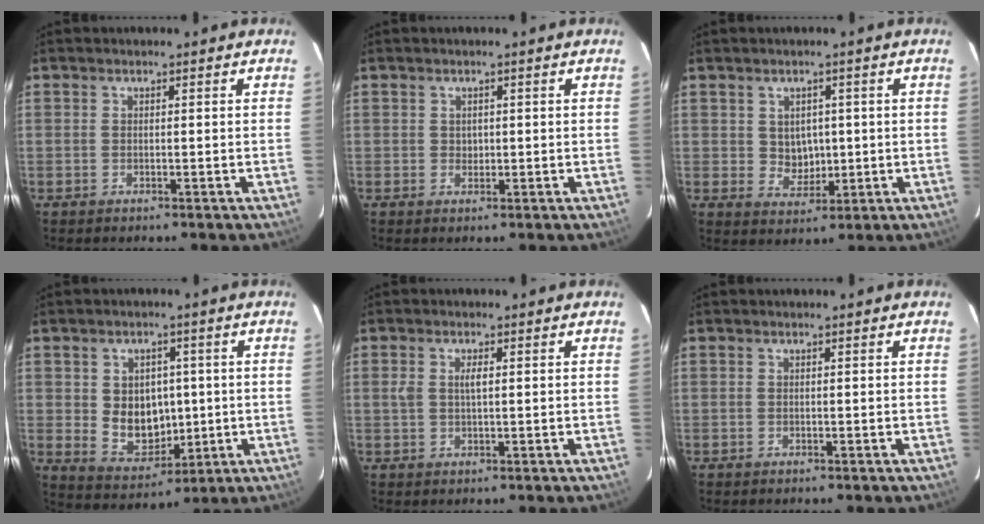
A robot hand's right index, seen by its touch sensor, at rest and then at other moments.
{"total": 1.3, "force": [0.3, 1.2, 0.1], "torque": [0.004, 0.001, 0.006]}
{"total": 4.4, "force": [0.6, 4.0, 1.7], "torque": [-0.026, 0.004, 0.020]}
{"total": 9.2, "force": [0.2, 7.7, 5.1], "torque": [-0.099, -0.002, 0.028]}
{"total": 2.6, "force": [0.5, 1.1, 2.2], "torque": [-0.041, 0.002, 0.010]}
{"total": 0.0}